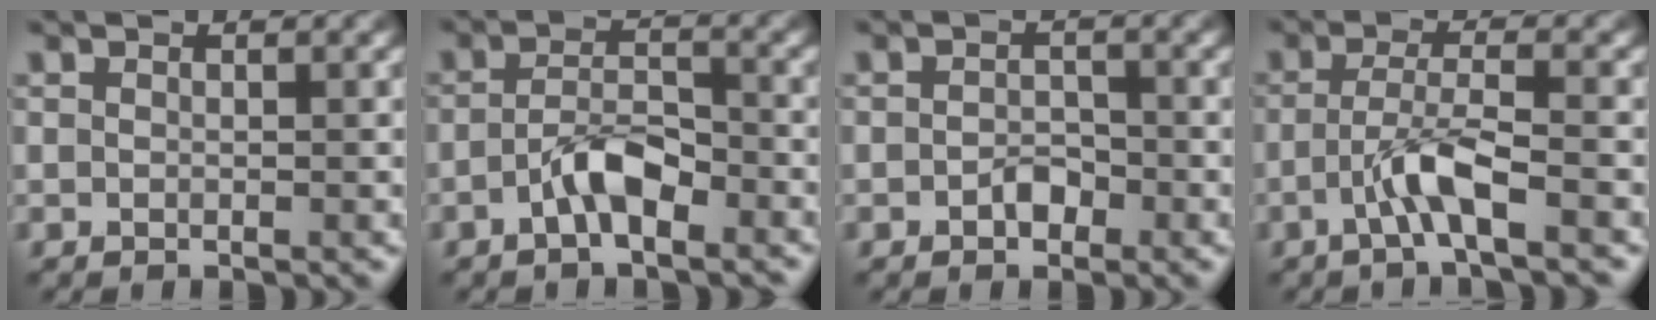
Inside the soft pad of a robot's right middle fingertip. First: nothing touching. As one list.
[{"total": 3.3, "force": [-1.8, 1.4, 2.4], "torque": [-0.045, 0.009, -0.036]}, {"total": 1.7, "force": [-0.8, 1.1, 1.0], "torque": [-0.015, 0.002, -0.015]}, {"total": 3.6, "force": [-1.7, 0.4, 3.1], "torque": [-0.063, 0.010, -0.038]}]